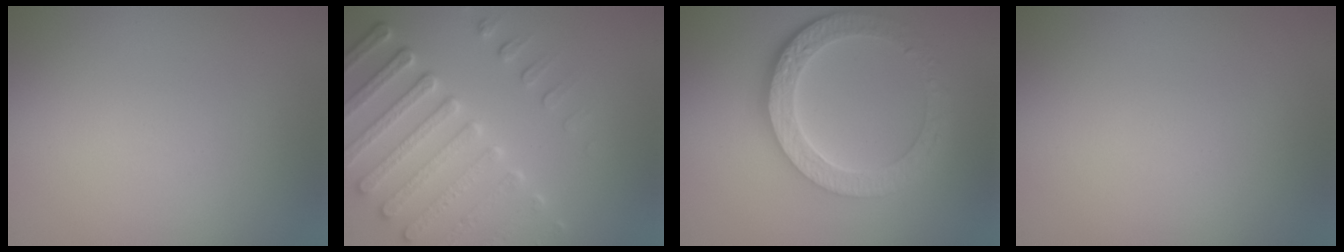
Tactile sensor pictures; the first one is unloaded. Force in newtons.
{"total": 6.3, "press": 5.2, "slide": 3.6}
{"total": 6.3, "press": 4.6, "slide": 4.2}
{"total": 0.0}